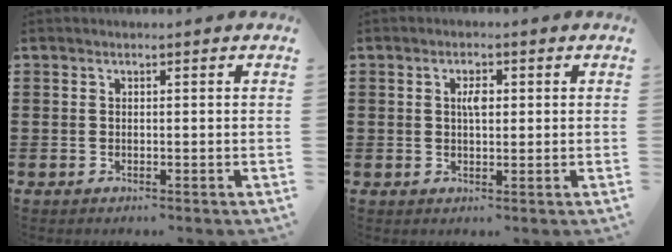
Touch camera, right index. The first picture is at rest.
{"total": 2.6, "force": [0.5, 1.1, 2.3], "torque": [-0.048, 0.008, 0.007]}